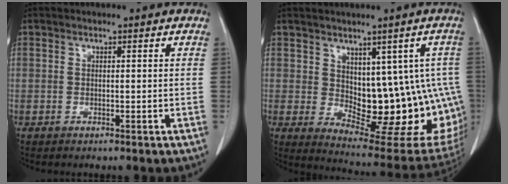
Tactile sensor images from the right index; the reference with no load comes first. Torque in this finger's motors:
{"motor_torque": [0.64, 0.17, 0.31, 0.04]}